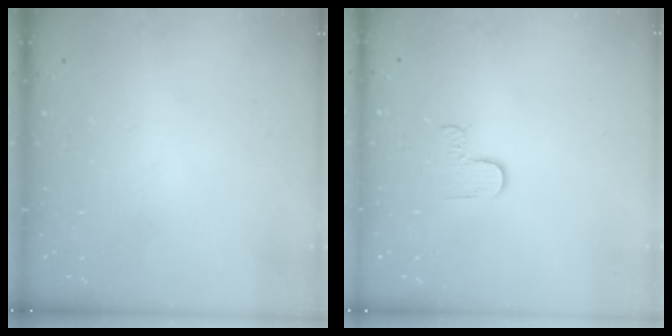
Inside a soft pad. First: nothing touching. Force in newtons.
{"total": 2.7, "press": 2.6, "slide": 0.4}